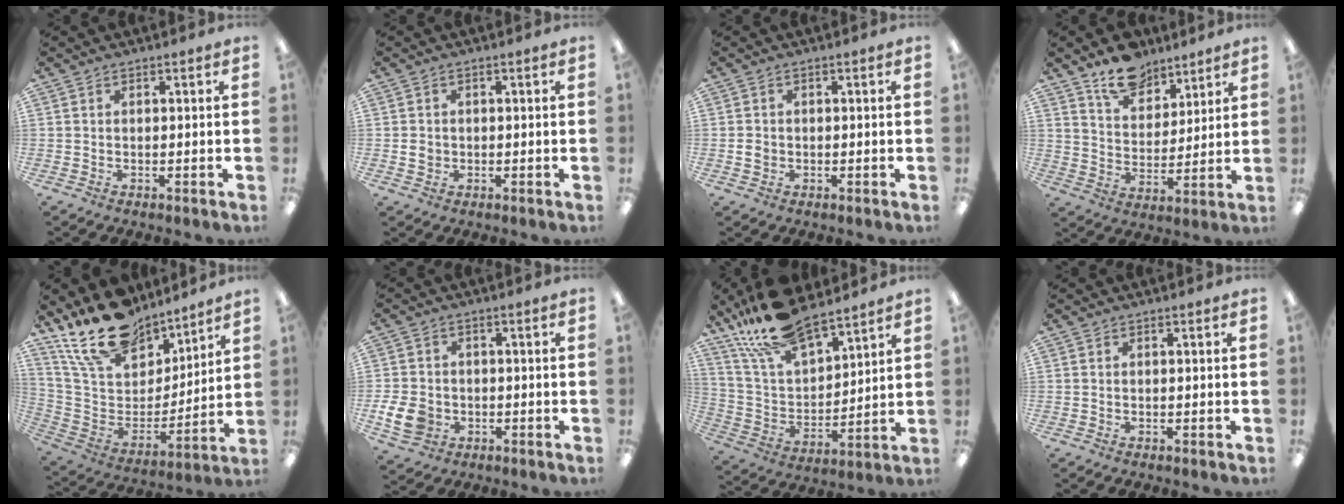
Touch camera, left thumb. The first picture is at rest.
{"total": 2.2, "force": [-0.1, 2.0, 1.0], "torque": [-0.019, 0.005, -0.003]}
{"total": 2.0, "force": [-0.2, 1.7, 1.0], "torque": [-0.018, 0.005, -0.006]}
{"total": 12.1, "force": [9.6, 6.5, 3.8], "torque": [-0.054, -0.059, 0.178]}
{"total": 20.1, "force": [16.0, 9.5, 7.8], "torque": [-0.161, -0.102, 0.291]}
{"total": 7.4, "force": [-1.7, 6.1, 3.8], "torque": [-0.083, 0.005, -0.032]}
{"total": 18.6, "force": [15.1, 6.9, 8.4], "torque": [-0.186, -0.078, 0.277]}
{"total": 0.0}